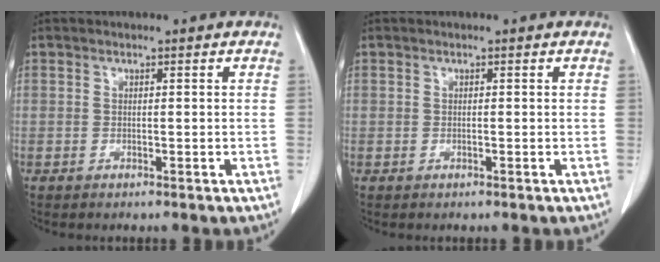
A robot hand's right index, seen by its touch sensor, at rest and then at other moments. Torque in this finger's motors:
{"motor_torque": [0.21, -0.06, 0.02, 0.01]}